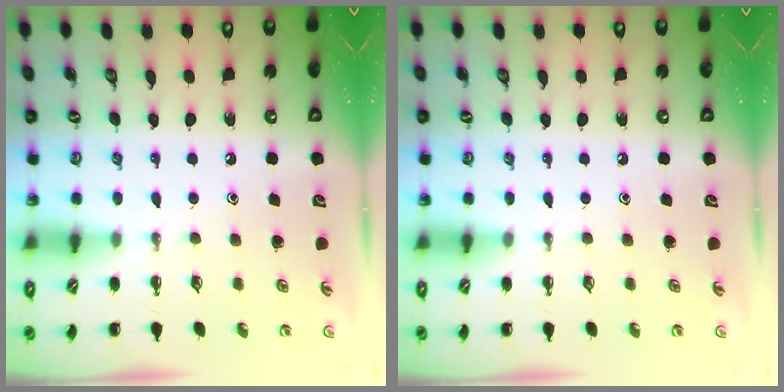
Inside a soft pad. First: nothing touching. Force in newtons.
{"total": 0.0}